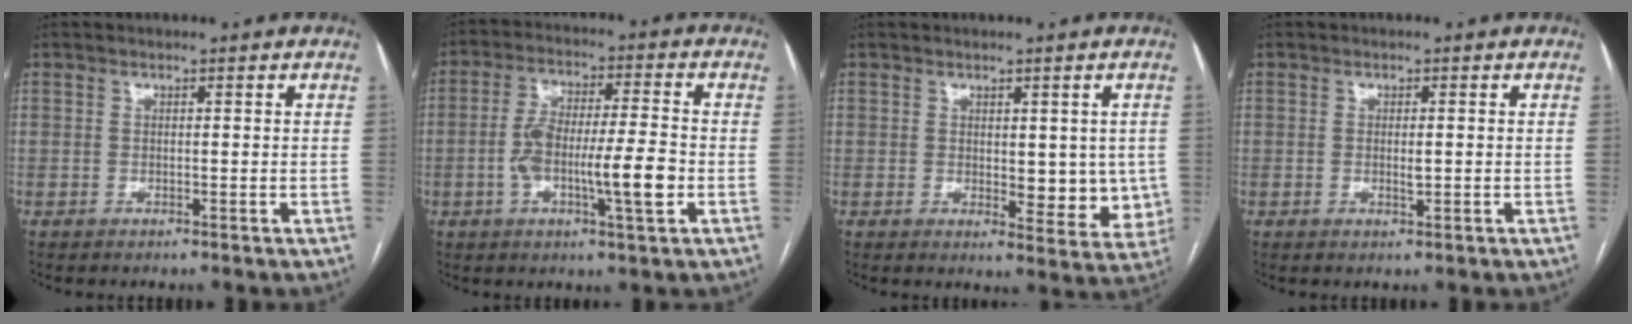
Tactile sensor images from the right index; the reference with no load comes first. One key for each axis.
{"total": 11.1, "fx": -2.7, "fy": 1.6, "fz": 10.7, "tx": -0.193, "ty": 0.008, "tz": -0.046}
{"total": 7.4, "fx": 0.1, "fy": 3.6, "fz": 6.4, "tx": -0.057, "ty": -0.015, "tz": 0.007}
{"total": 1.5, "fx": -0.1, "fy": 0.4, "fz": 1.5, "tx": -0.028, "ty": -0.002, "tz": 0.001}